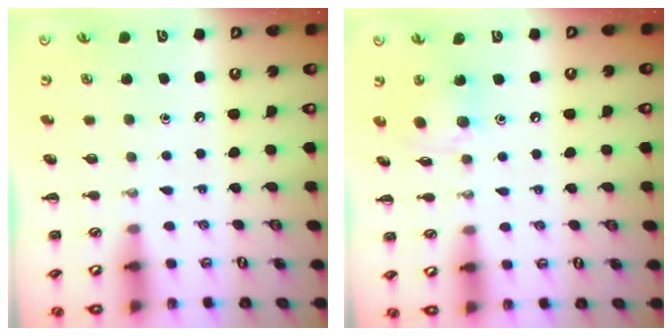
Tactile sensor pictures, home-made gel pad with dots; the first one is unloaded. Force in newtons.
{"total": 9.4, "press": 9.4, "slide": 0.9}